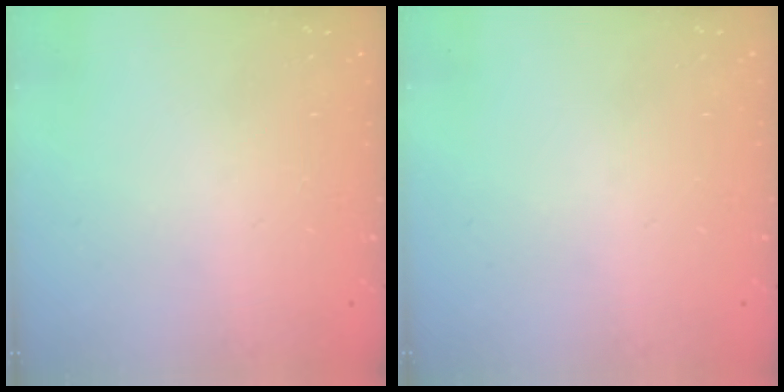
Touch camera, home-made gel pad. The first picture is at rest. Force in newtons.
{"total": 0.0}